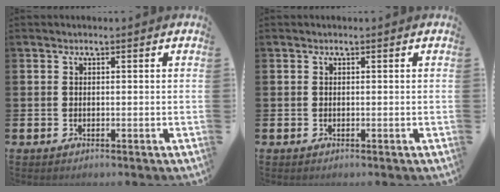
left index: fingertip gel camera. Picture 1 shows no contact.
{"total": 0.0}